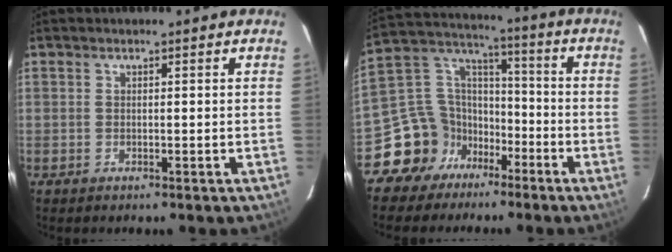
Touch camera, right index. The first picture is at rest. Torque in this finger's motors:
{"motor_torque": [0.08, -0.17, -0.19, -0.21]}